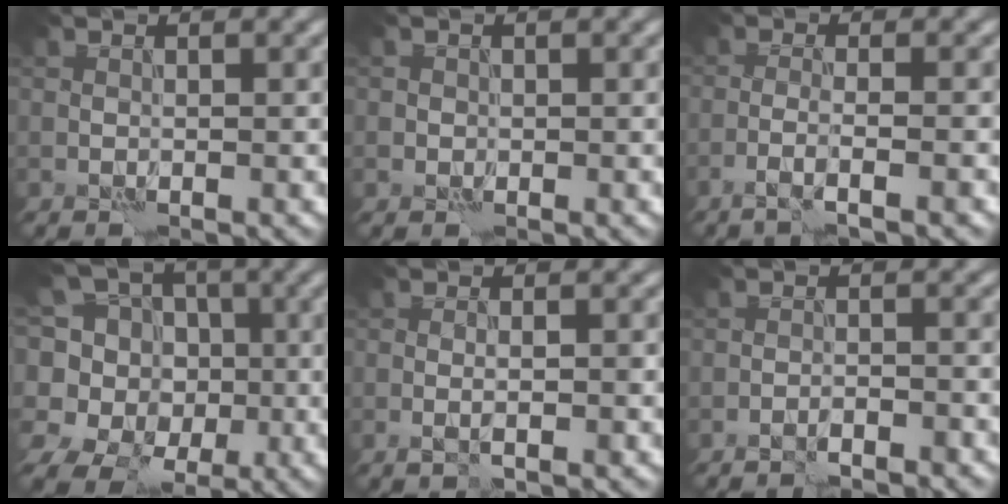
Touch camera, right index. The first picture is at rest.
{"total": 0.7, "force": [0.0, 0.7, -0.2], "torque": [0.014, -0.002, -0.001]}
{"total": 2.5, "force": [-1.6, 0.1, 1.9], "torque": [-0.028, 0.002, -0.039]}
{"total": 10.7, "force": [1.8, 9.7, 4.1], "torque": [-0.127, 0.041, -0.002]}
{"total": 1.6, "force": [-0.5, 0.3, 1.5], "torque": [-0.014, 0.005, -0.006]}
{"total": 2.2, "force": [-2.0, 0.1, 0.8], "torque": [-0.014, 0.005, -0.032]}